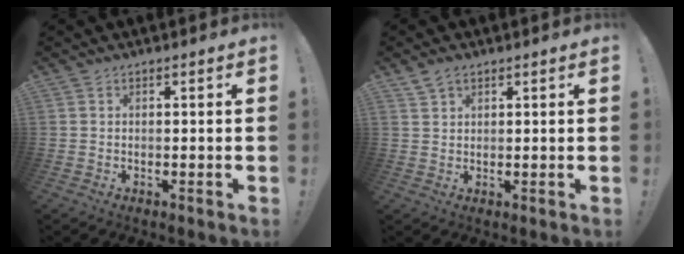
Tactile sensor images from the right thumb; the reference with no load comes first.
{"total": 2.9, "force": [2.1, 1.5, 1.1], "torque": [-0.011, -0.011, 0.039]}